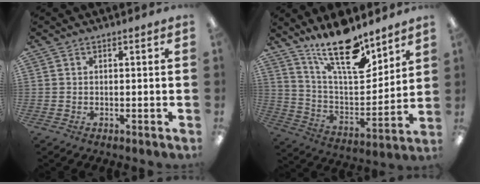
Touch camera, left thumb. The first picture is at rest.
{"total": 19.6, "force": [14.2, 7.1, 11.5], "torque": [-0.200, -0.083, 0.243]}